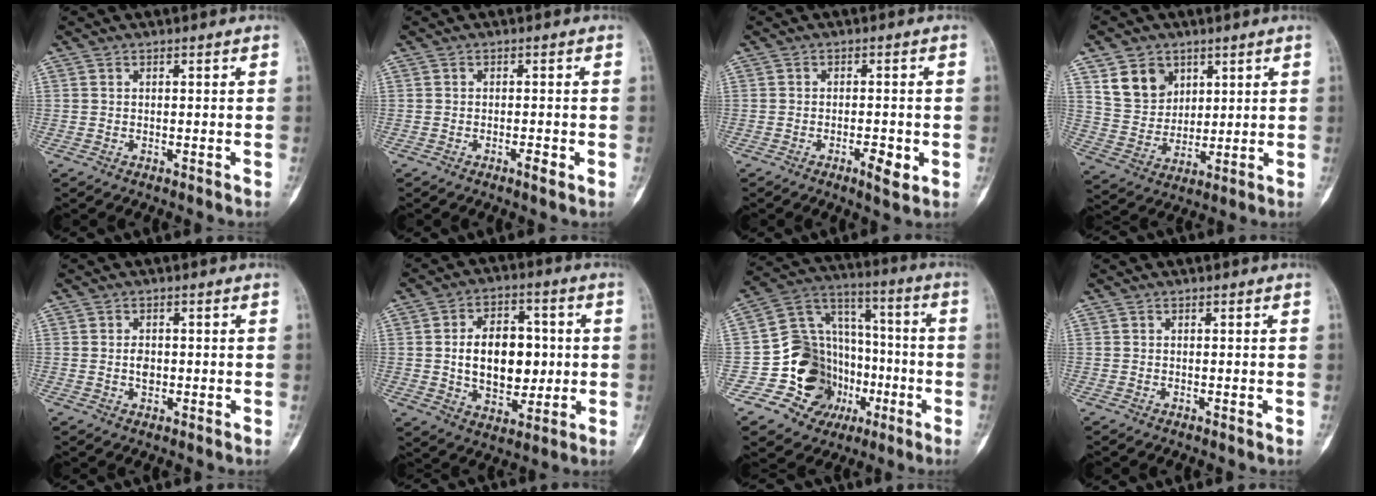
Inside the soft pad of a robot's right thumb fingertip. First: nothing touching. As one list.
[{"total": 1.7, "force": [-0.8, 0.4, 1.5], "torque": [-0.026, -0.001, -0.014]}, {"total": 4.0, "force": [-1.4, 1.2, 3.6], "torque": [-0.054, -0.001, -0.020]}, {"total": 9.8, "force": [4.9, 7.6, 3.8], "torque": [-0.044, -0.026, 0.102]}, {"total": 2.2, "force": [-0.1, 1.6, 1.5], "torque": [-0.016, 0.003, -0.002]}, {"total": 14.6, "force": [0.4, 9.6, 11.0], "torque": [-0.130, 0.011, 0.015]}, {"total": 19.5, "force": [-6.0, 16.7, 8.0], "torque": [-0.080, 0.106, -0.090]}, {"total": 0.0}]